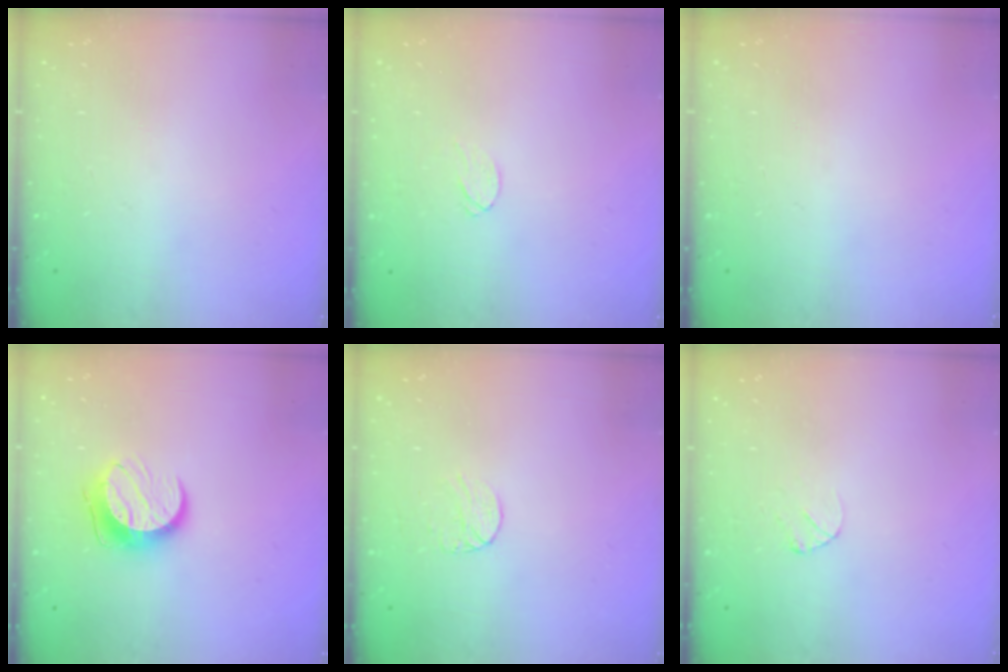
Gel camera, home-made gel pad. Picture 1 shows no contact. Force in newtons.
{"total": 3.6, "press": 3.6, "slide": 0.3}
{"total": 0.0}
{"total": 10.1, "press": 10.1, "slide": 0.5}
{"total": 6.1, "press": 6.1, "slide": 0.5}
{"total": 3.6, "press": 3.6, "slide": 0.2}